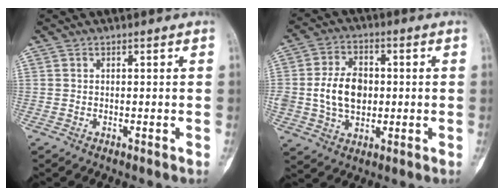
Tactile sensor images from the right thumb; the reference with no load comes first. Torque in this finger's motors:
{"motor_torque": [0.30, 0.55, 0.93, -0.01, 0.27]}